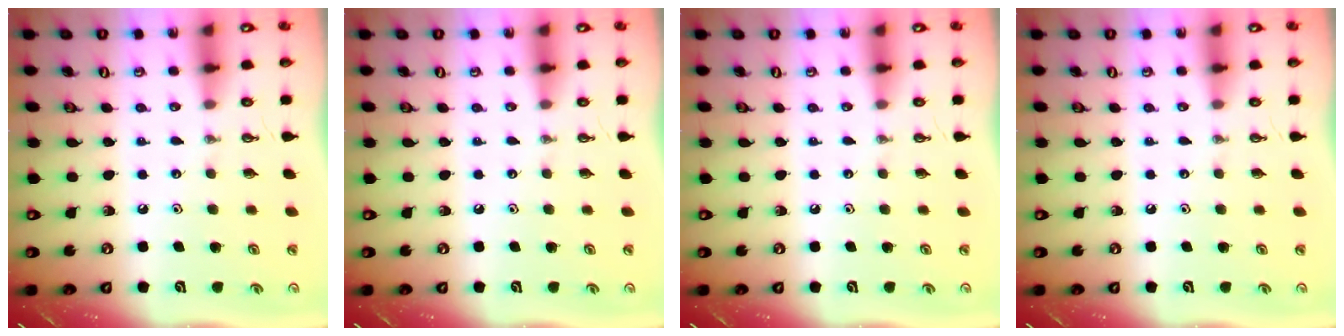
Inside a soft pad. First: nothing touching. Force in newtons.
{"total": 0.0}
{"total": 0.0}
{"total": 0.0}